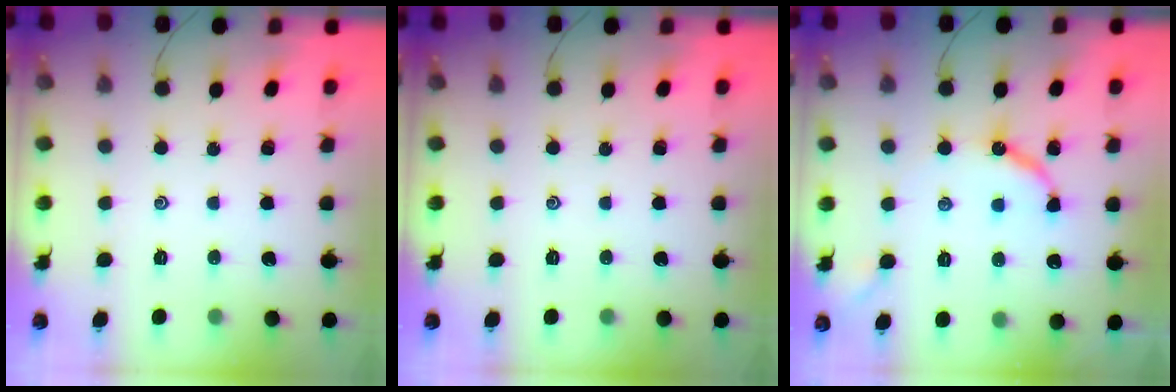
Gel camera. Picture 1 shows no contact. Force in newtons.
{"total": 0.0}
{"total": 8.7, "press": 8.6, "slide": 1.0}